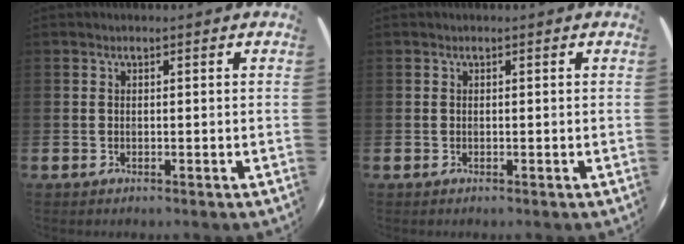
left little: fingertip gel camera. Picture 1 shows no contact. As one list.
[{"total": 0.0}]